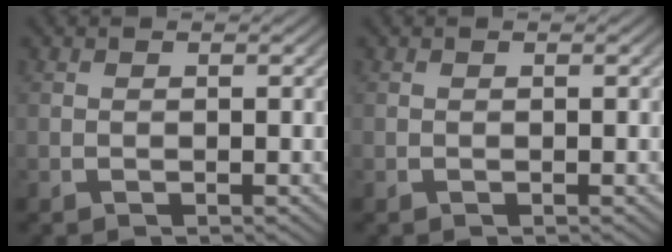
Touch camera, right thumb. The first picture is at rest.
{"total": 0.0}